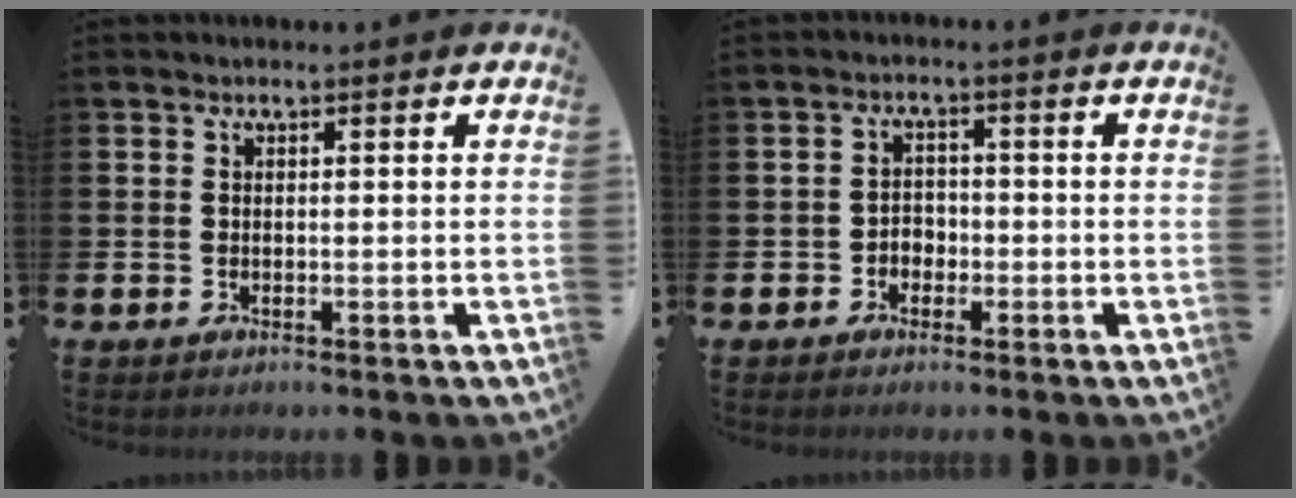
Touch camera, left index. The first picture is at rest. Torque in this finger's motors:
{"motor_torque": [-0.22, 0.05, 0.01, 0.00]}